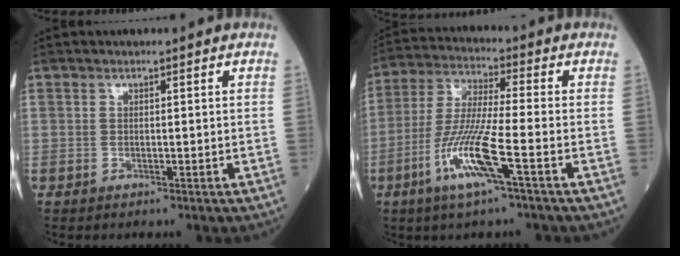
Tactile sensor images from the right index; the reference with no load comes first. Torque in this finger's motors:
{"motor_torque": [0.35, -0.22, 0.21, 0.21]}